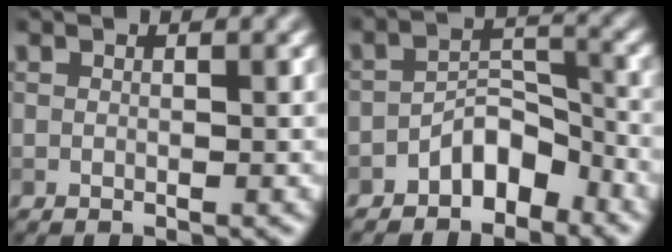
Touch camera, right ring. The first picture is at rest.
{"total": 3.7, "force": [-2.5, 2.0, 1.8], "torque": [-0.019, 0.015, -0.047]}